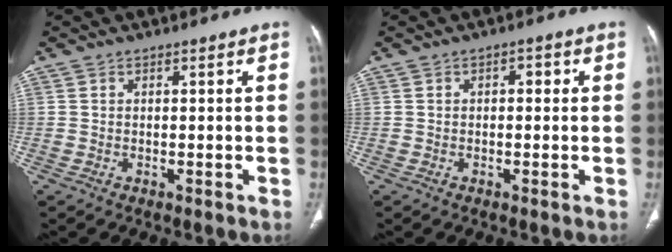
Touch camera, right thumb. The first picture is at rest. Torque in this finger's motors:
{"motor_torque": [-0.24, 0.06, -0.12, 0.14, 0.01]}